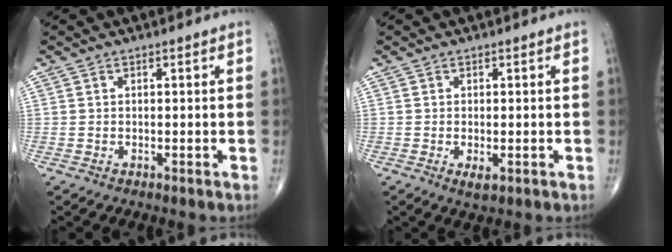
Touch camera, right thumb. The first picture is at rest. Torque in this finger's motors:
{"motor_torque": [-0.13, -0.11, 0.12, 0.37, 0.00]}